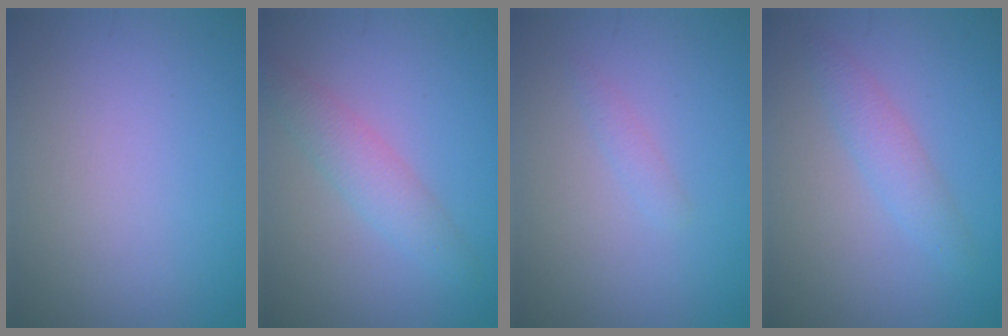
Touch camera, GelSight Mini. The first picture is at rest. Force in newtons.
{"total": 2.8, "press": 2.8, "slide": 0.1}
{"total": 0.9, "press": 0.9, "slide": 0.0}
{"total": 2.1, "press": 2.1, "slide": 0.2}